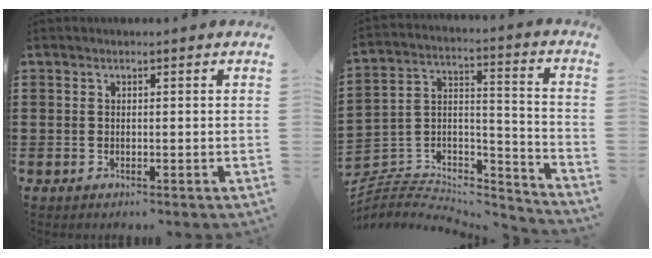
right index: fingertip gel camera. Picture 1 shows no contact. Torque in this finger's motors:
{"motor_torque": [-0.56, 0.09, -1.05, -0.21]}